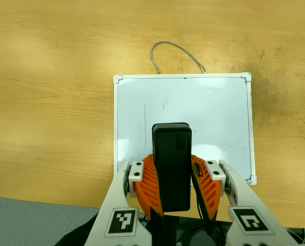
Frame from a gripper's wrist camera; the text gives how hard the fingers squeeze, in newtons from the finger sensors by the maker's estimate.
{"total": 6.8, "left": 6.1, "right": 7.5}